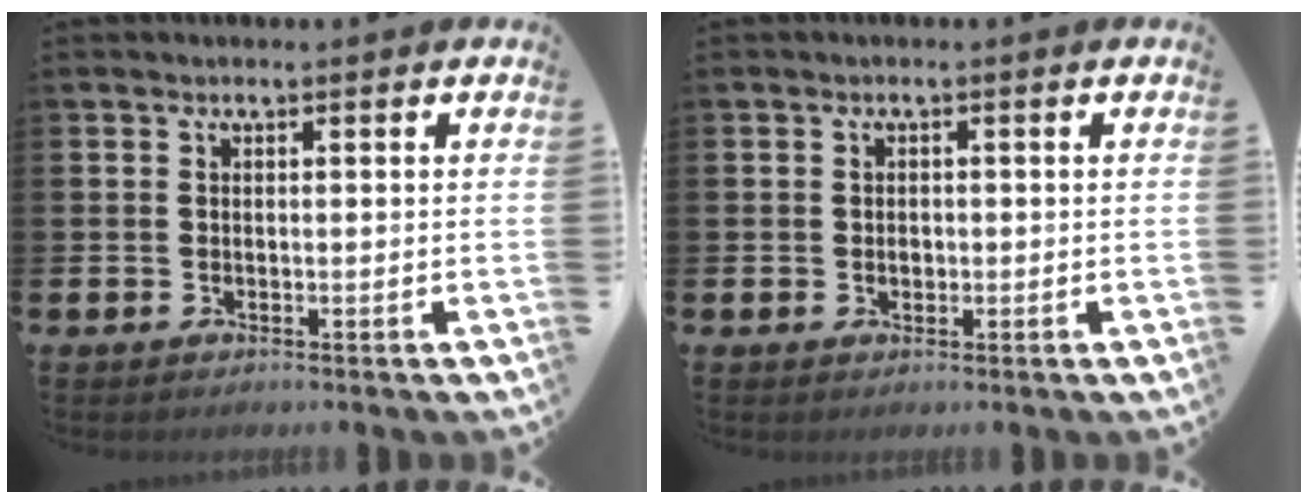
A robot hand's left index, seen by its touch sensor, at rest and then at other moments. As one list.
[{"total": 1.0, "force": [0.0, 0.8, 0.5], "torque": [0.001, 0.002, -0.005]}]